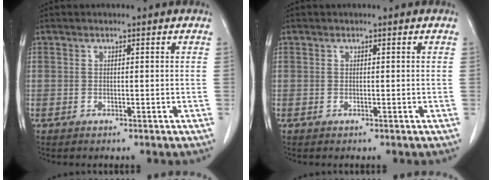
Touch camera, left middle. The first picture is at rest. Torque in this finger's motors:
{"motor_torque": [-0.08, 0.08, -0.07, -0.01]}